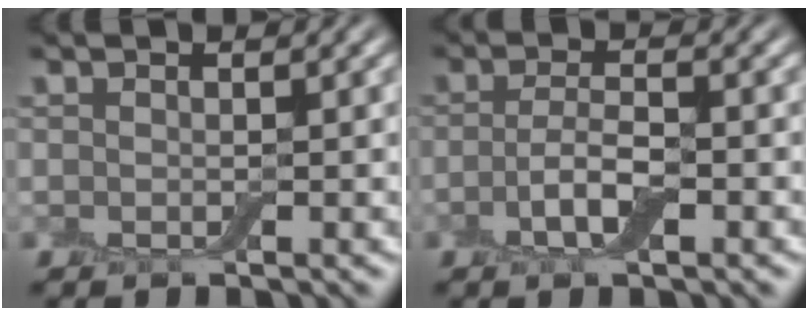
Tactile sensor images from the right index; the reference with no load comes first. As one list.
[{"total": 3.0, "force": [-0.9, 1.0, 2.7], "torque": [-0.058, 0.000, -0.023]}]